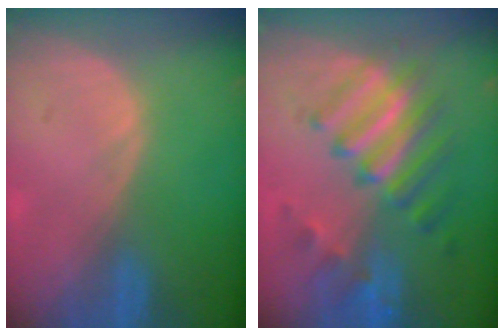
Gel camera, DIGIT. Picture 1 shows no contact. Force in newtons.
{"total": 9.1, "press": 8.5, "slide": 3.1}